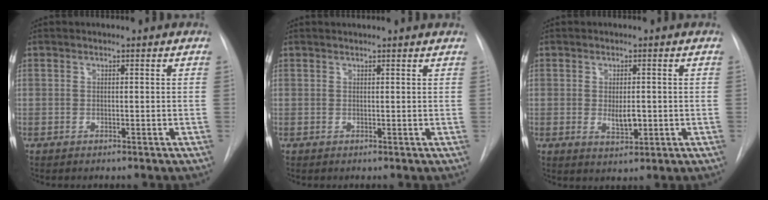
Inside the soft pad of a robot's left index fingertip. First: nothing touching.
{"total": 4.5, "force": [4.3, 0.3, 1.1], "torque": [-0.015, 0.023, 0.044]}
{"total": 3.1, "force": [-0.1, 1.3, 2.8], "torque": [-0.047, -0.006, 0.003]}